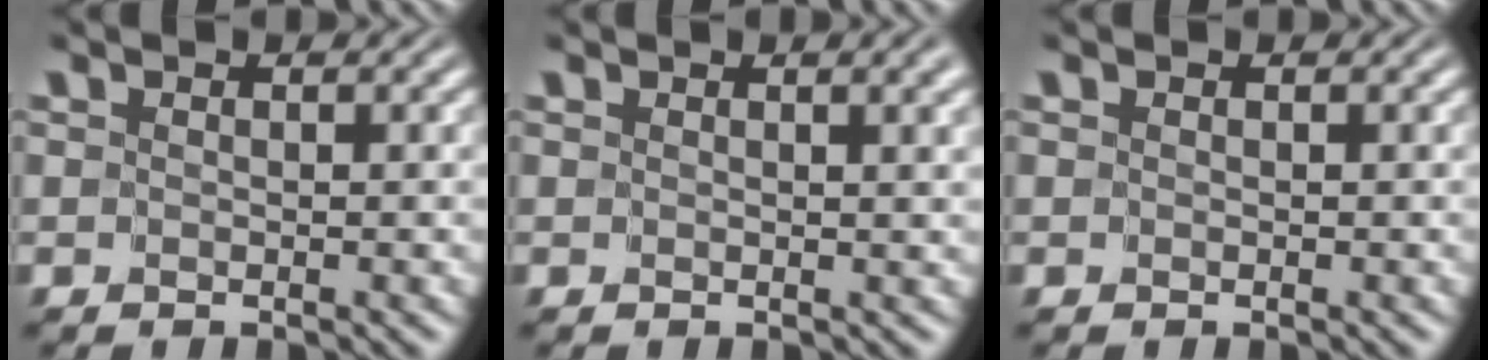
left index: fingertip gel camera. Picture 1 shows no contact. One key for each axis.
{"total": 1.9, "fx": 1.0, "fy": 0.4, "fz": 1.6, "tx": -0.016, "ty": 0.000, "tz": 0.014}
{"total": 0.0}